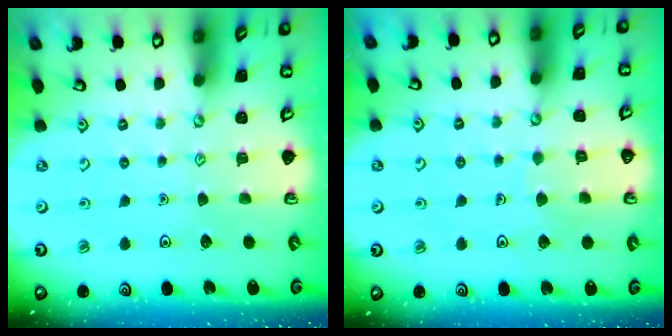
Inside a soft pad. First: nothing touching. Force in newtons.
{"total": 4.5, "press": 4.5, "slide": 0.3}